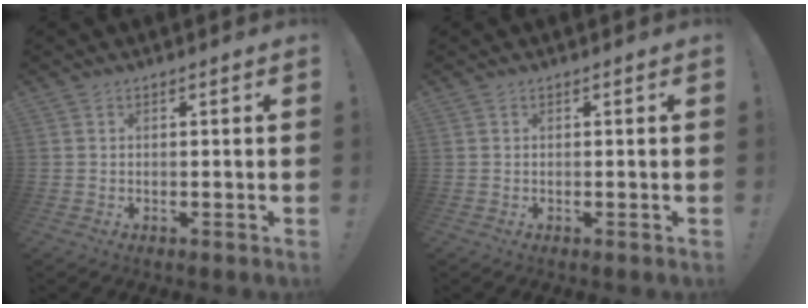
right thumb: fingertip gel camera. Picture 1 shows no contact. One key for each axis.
{"total": 0.0}